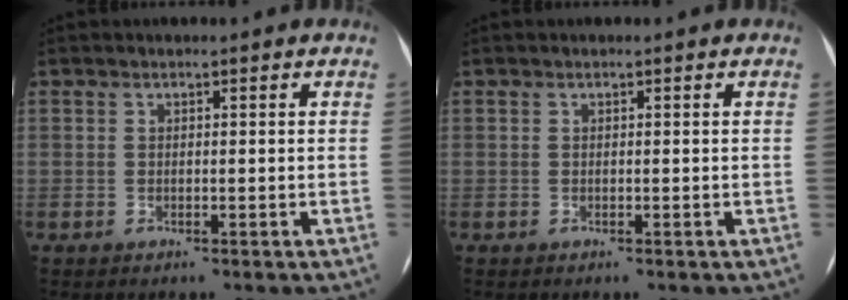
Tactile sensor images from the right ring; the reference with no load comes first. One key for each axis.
{"total": 0.0}